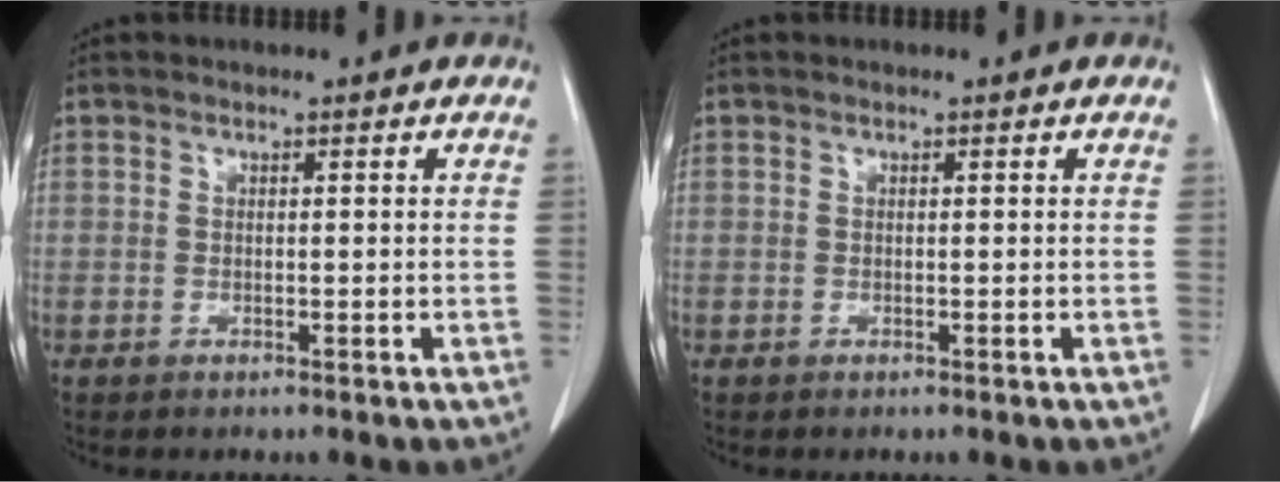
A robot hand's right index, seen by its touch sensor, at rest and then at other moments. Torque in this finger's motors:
{"motor_torque": [0.00, 0.00, 0.02, 0.01]}